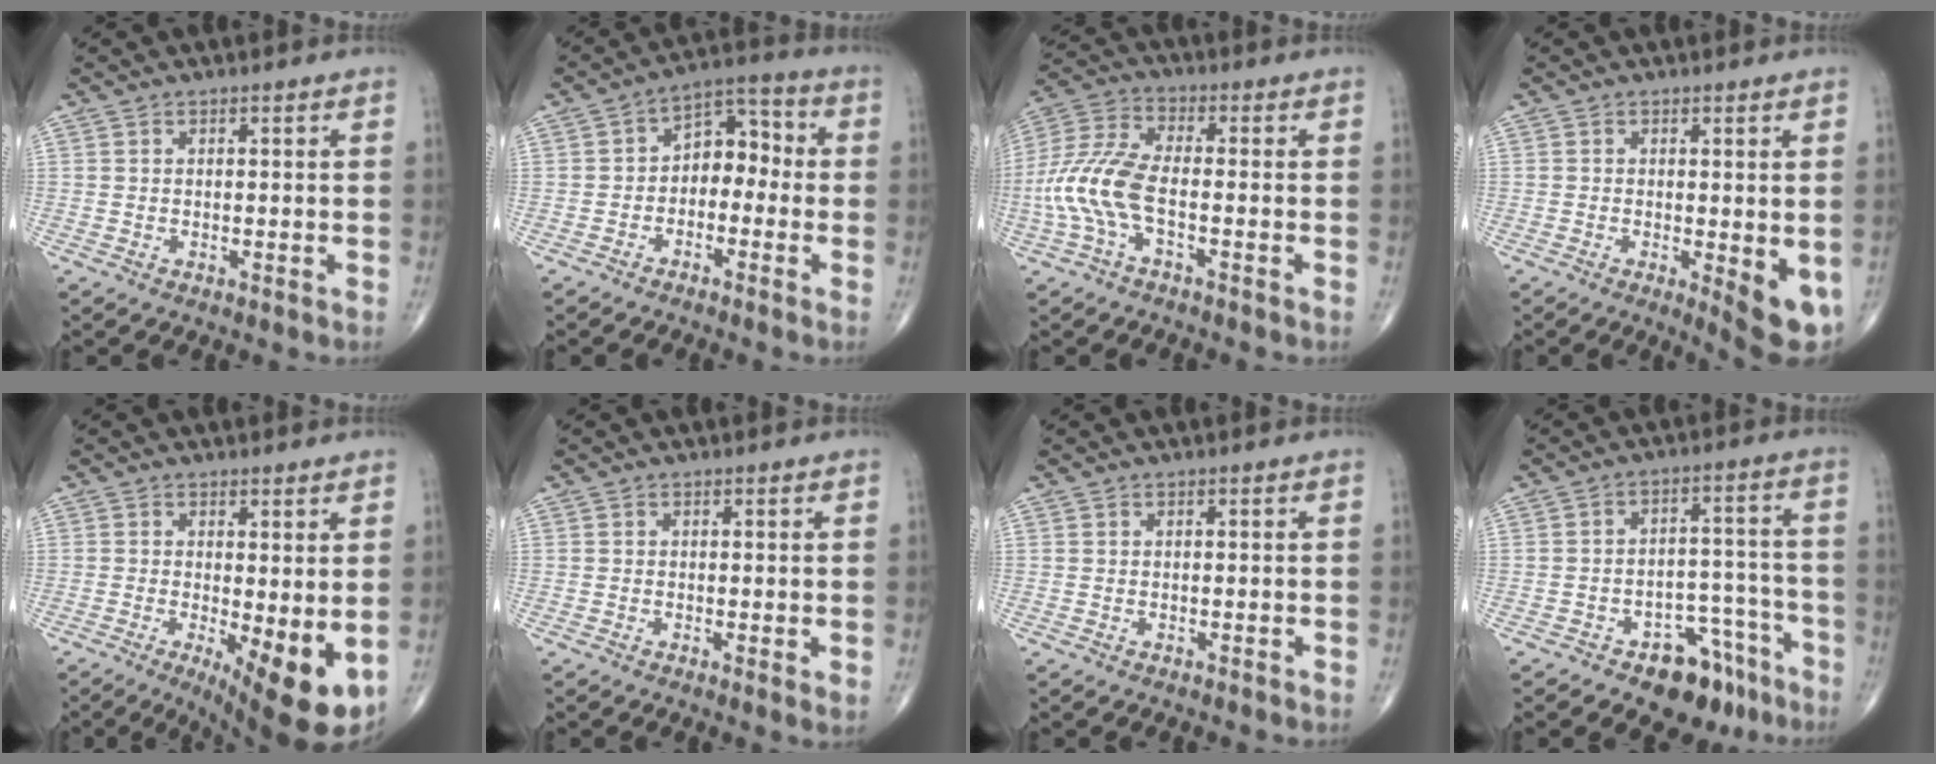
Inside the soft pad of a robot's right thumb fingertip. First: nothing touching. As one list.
[{"total": 7.8, "force": [-1.3, 5.4, 5.4], "torque": [-0.049, 0.044, -0.038]}, {"total": 11.0, "force": [-2.7, 4.5, 9.6], "torque": [-0.232, 0.027, -0.060]}, {"total": 6.9, "force": [-1.4, 2.0, 6.4], "torque": [-0.081, -0.017, -0.017]}, {"total": 10.5, "force": [-2.0, 3.4, 9.8], "torque": [-0.142, -0.024, -0.020]}, {"total": 1.6, "force": [0.0, 0.4, 1.5], "torque": [-0.027, -0.007, -0.004]}, {"total": 0.0}, {"total": 10.9, "force": [-7.2, 6.1, 5.4], "torque": [-0.038, 0.069, -0.100]}]